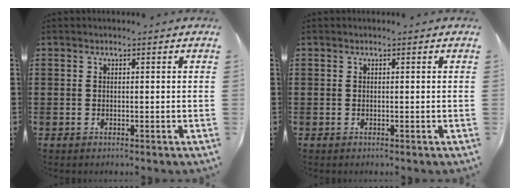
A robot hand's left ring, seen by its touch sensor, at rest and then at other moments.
{"total": 0.0}